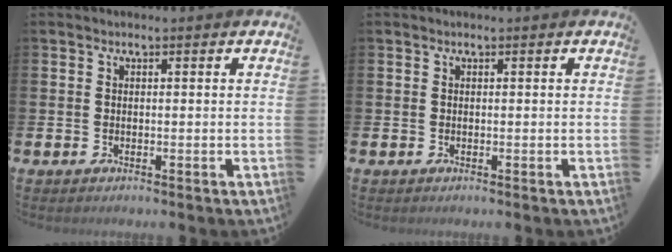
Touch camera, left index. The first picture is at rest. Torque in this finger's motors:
{"motor_torque": [0.08, -0.08, 0.04, 0.00]}